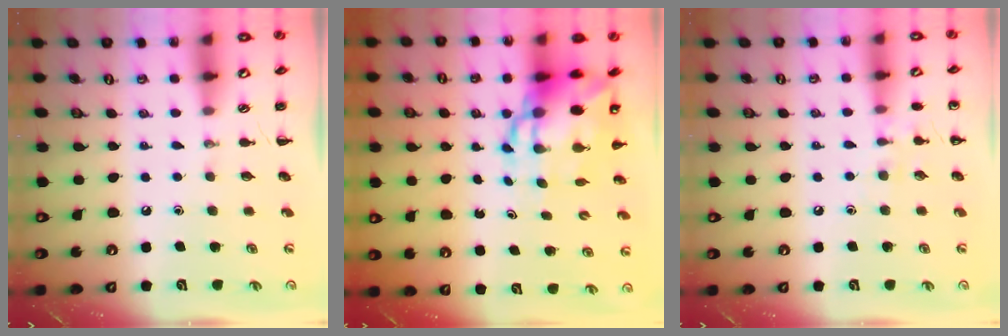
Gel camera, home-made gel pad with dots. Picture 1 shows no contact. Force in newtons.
{"total": 10.2, "press": 9.8, "slide": 2.7}
{"total": 6.9, "press": 6.6, "slide": 1.9}